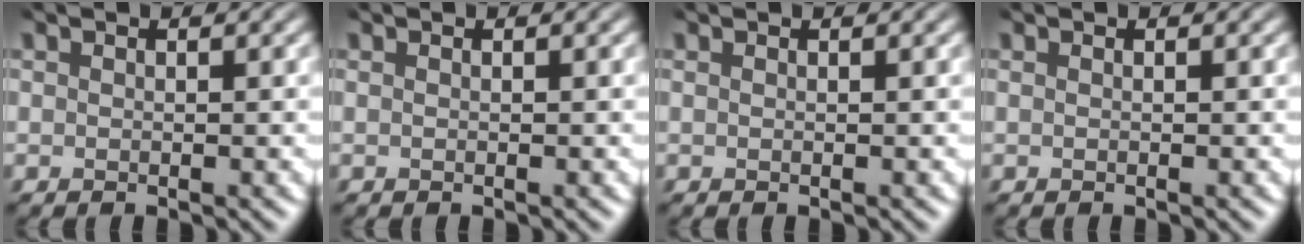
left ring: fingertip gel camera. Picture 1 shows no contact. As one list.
[{"total": 0.0}, {"total": 0.0}, {"total": 0.0}]